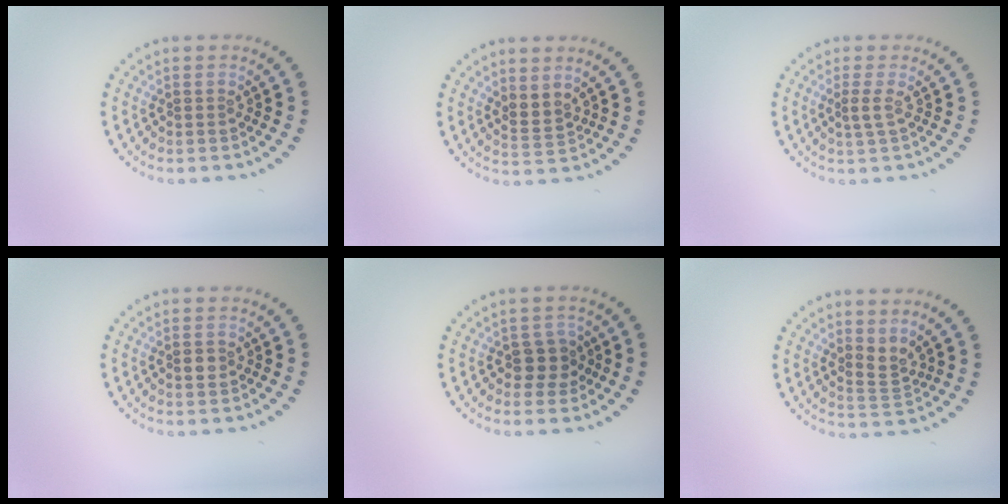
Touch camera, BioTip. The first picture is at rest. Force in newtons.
{"total": 2.0, "press": 1.5, "slide": 1.4}
{"total": 1.0, "press": 0.8, "slide": 0.6}
{"total": 1.4, "press": 1.4, "slide": 0.2}
{"total": 2.2, "press": 2.1, "slide": 0.8}
{"total": 2.3, "press": 1.6, "slide": 1.6}